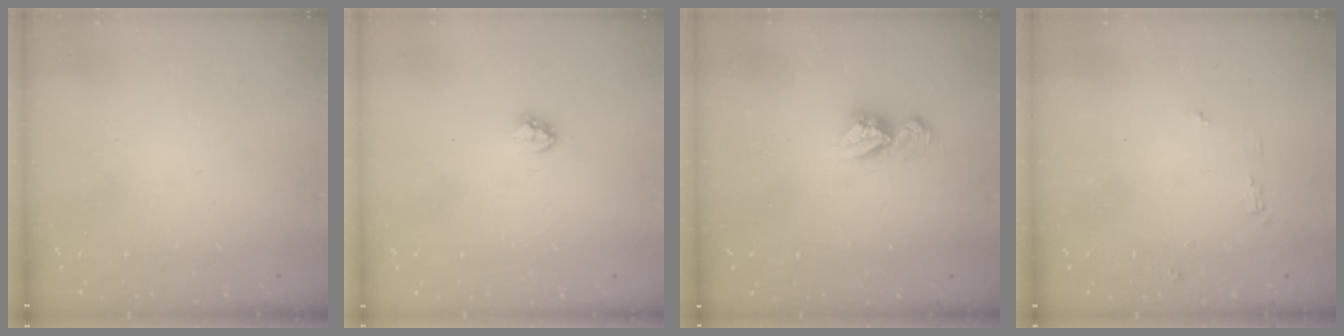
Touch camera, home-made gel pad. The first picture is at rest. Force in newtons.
{"total": 3.2, "press": 3.1, "slide": 0.7}
{"total": 8.3, "press": 8.2, "slide": 0.8}
{"total": 5.3, "press": 5.3, "slide": 0.5}